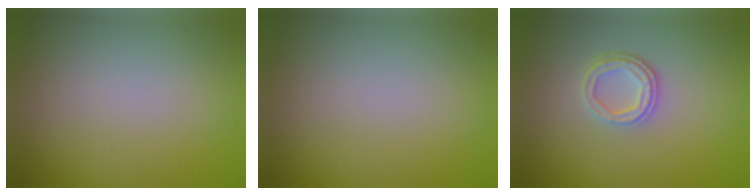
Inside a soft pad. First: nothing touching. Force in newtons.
{"total": 0.0}
{"total": 2.6, "press": 2.3, "slide": 1.3}